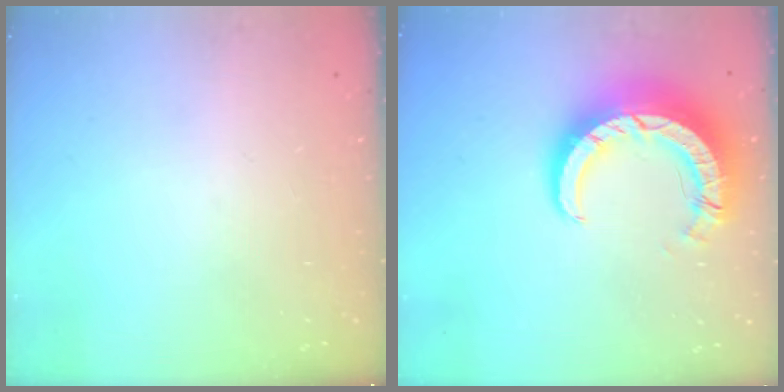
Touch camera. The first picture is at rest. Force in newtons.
{"total": 11.5, "press": 11.5, "slide": 1.1}